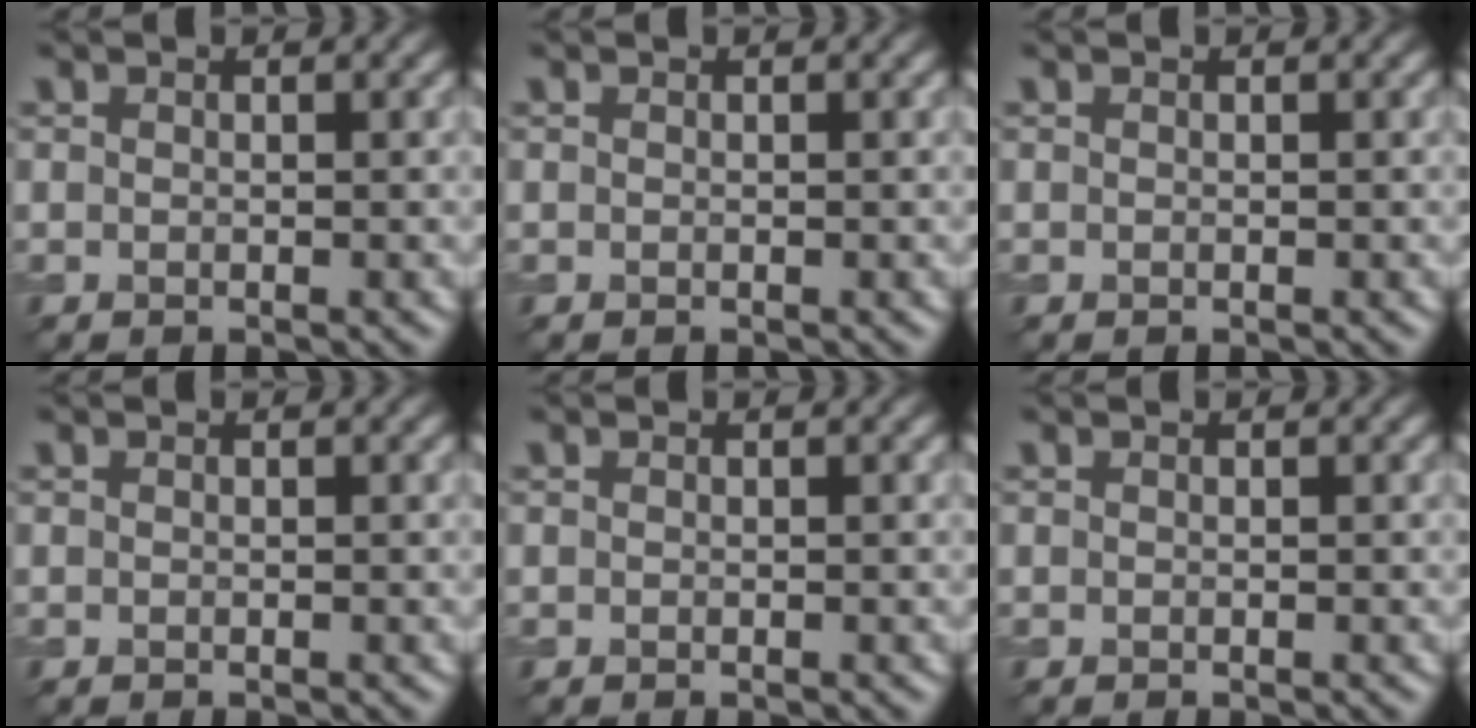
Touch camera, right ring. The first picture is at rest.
{"total": 0.0}
{"total": 0.0}
{"total": 0.0}
{"total": 0.0}
{"total": 0.0}